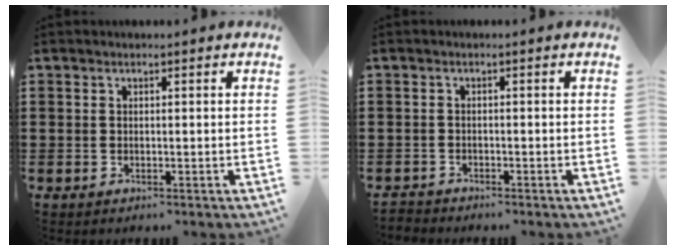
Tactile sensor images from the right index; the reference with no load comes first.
{"total": 1.3, "force": [-1.3, 0.1, -0.1], "torque": [-0.002, 0.001, -0.028]}